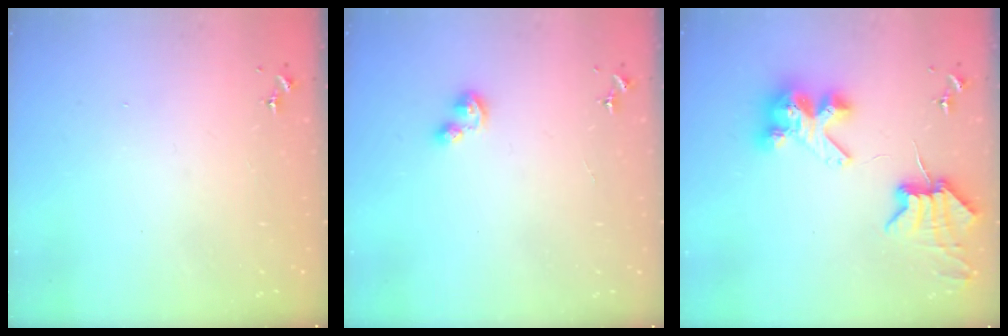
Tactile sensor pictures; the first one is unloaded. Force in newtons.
{"total": 3.1, "press": 3.1, "slide": 0.3}
{"total": 8.7, "press": 8.7, "slide": 1.2}